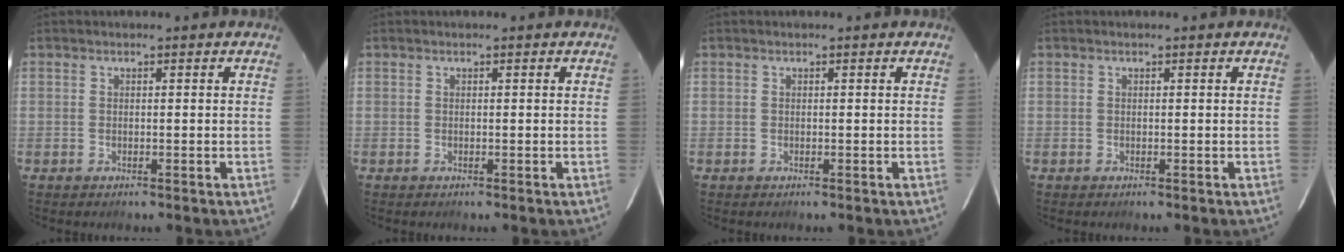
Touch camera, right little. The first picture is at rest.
{"total": 0.0}
{"total": 0.0}
{"total": 0.0}